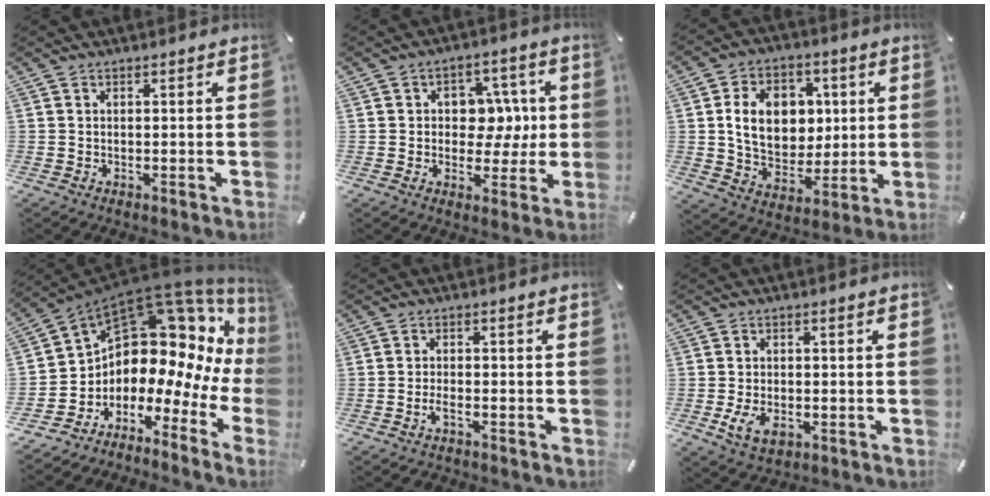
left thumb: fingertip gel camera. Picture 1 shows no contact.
{"total": 9.0, "force": [0.7, 7.6, 4.9], "torque": [-0.062, 0.003, 0.012]}
{"total": 14.0, "force": [2.3, 11.1, 8.2], "torque": [-0.140, 0.007, 0.045]}
{"total": 12.7, "force": [7.3, 8.0, 6.5], "torque": [-0.115, -0.097, 0.128]}
{"total": 2.4, "force": [-1.4, 0.8, 1.8], "torque": [-0.030, 0.005, -0.026]}
{"total": 4.9, "force": [-1.5, 3.3, 3.4], "torque": [-0.068, -0.002, -0.030]}